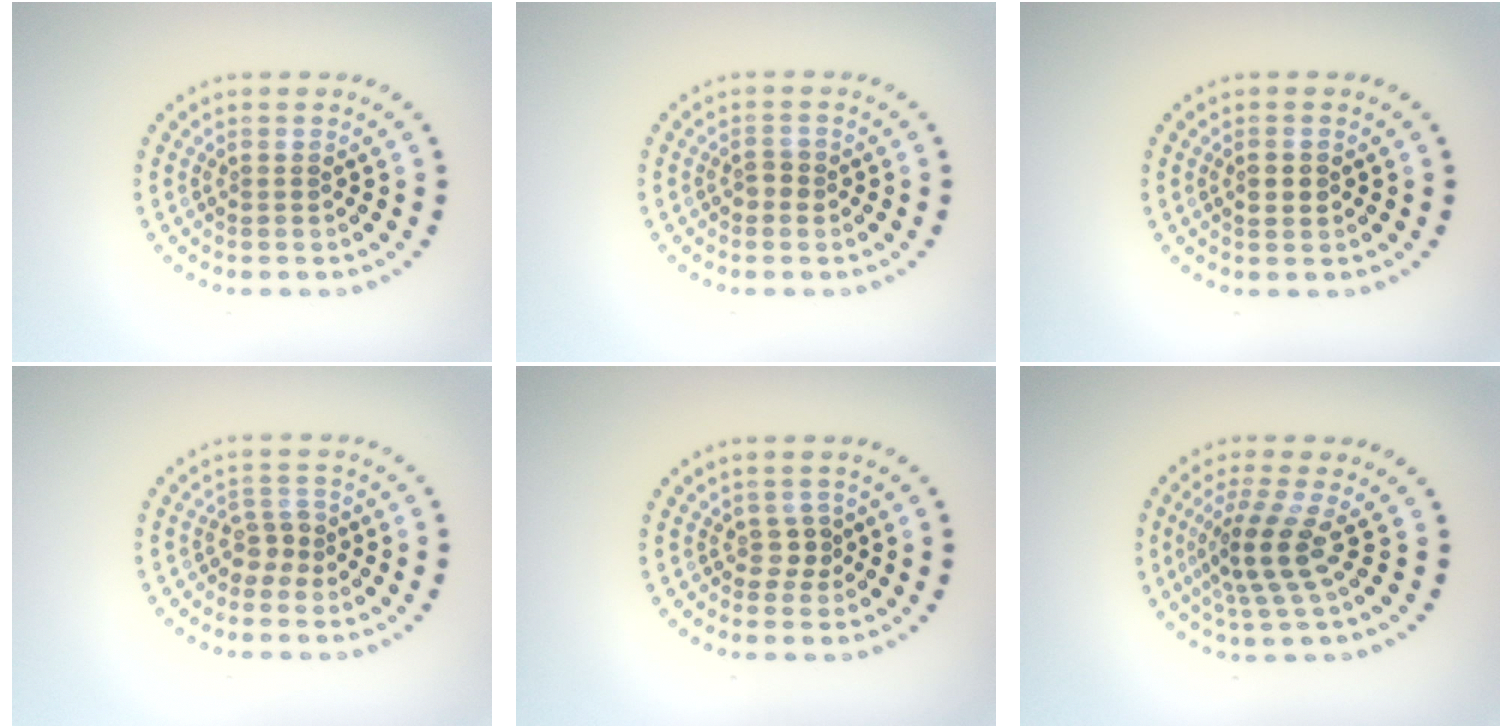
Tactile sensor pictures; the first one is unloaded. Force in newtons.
{"total": 1.2, "press": 1.1, "slide": 0.4}
{"total": 1.1, "press": 1.1, "slide": 0.1}
{"total": 1.8, "press": 1.3, "slide": 1.3}
{"total": 1.2, "press": 1.0, "slide": 0.7}
{"total": 4.0, "press": 2.9, "slide": 2.7}